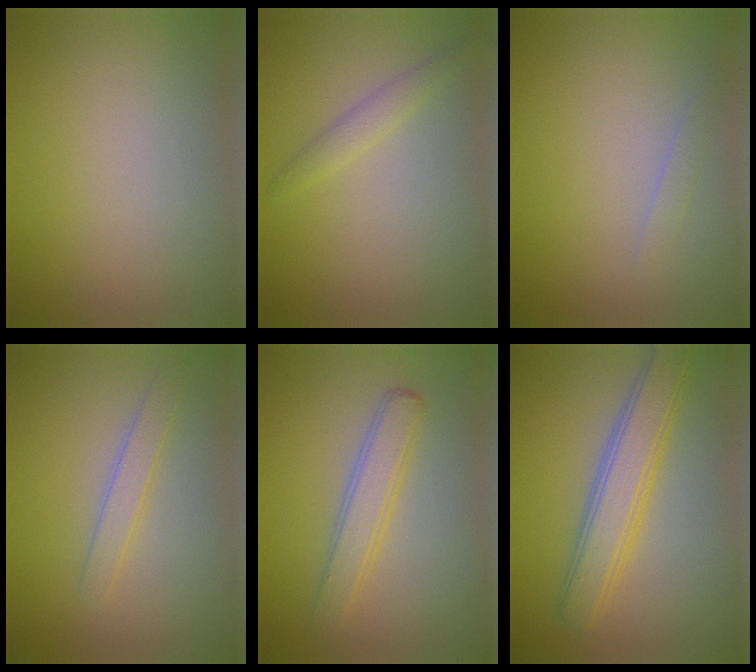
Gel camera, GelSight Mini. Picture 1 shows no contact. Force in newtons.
{"total": 1.4, "press": 1.4, "slide": 0.1}
{"total": 0.8, "press": 0.8, "slide": 0.0}
{"total": 1.8, "press": 1.8, "slide": 0.1}
{"total": 2.9, "press": 2.9, "slide": 0.0}
{"total": 4.8, "press": 4.8, "slide": 0.1}